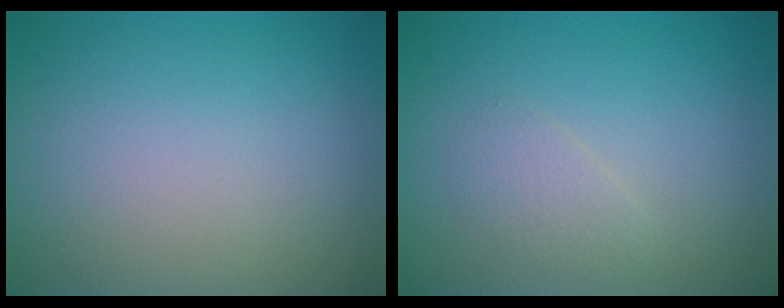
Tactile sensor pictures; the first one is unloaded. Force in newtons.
{"total": 1.3, "press": 1.3, "slide": 0.1}